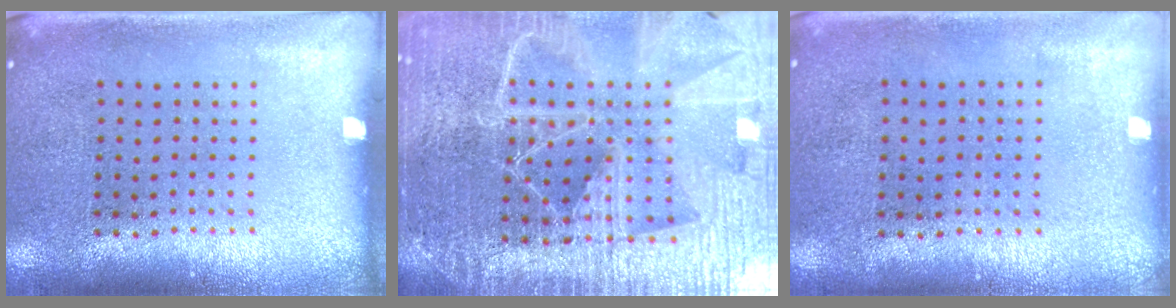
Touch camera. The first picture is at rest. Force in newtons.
{"total": 6.4, "press": 5.5, "slide": 3.3}
{"total": 0.0}